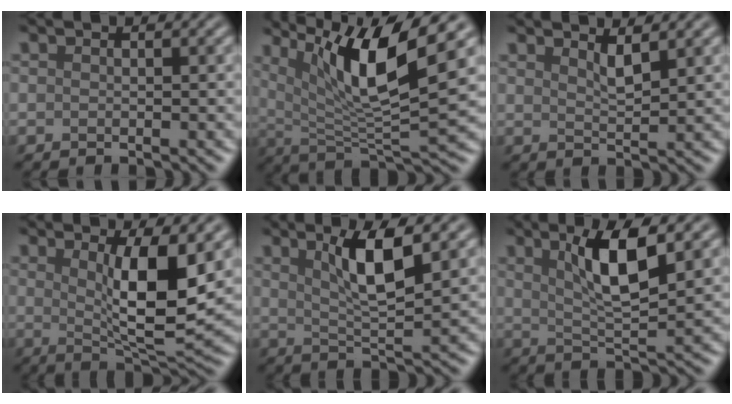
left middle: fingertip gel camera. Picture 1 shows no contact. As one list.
[{"total": 10.3, "force": [4.9, 2.2, 8.8], "torque": [-0.143, -0.003, 0.092]}, {"total": 1.7, "force": [1.4, 0.2, 1.0], "torque": [-0.021, -0.001, 0.026]}, {"total": 7.1, "force": [1.4, 1.8, 6.7], "torque": [-0.110, -0.012, 0.029]}, {"total": 5.1, "force": [2.2, 0.9, 4.5], "torque": [-0.083, 0.000, 0.041]}, {"total": 5.9, "force": [2.3, 1.2, 5.2], "torque": [-0.093, 0.001, 0.043]}]